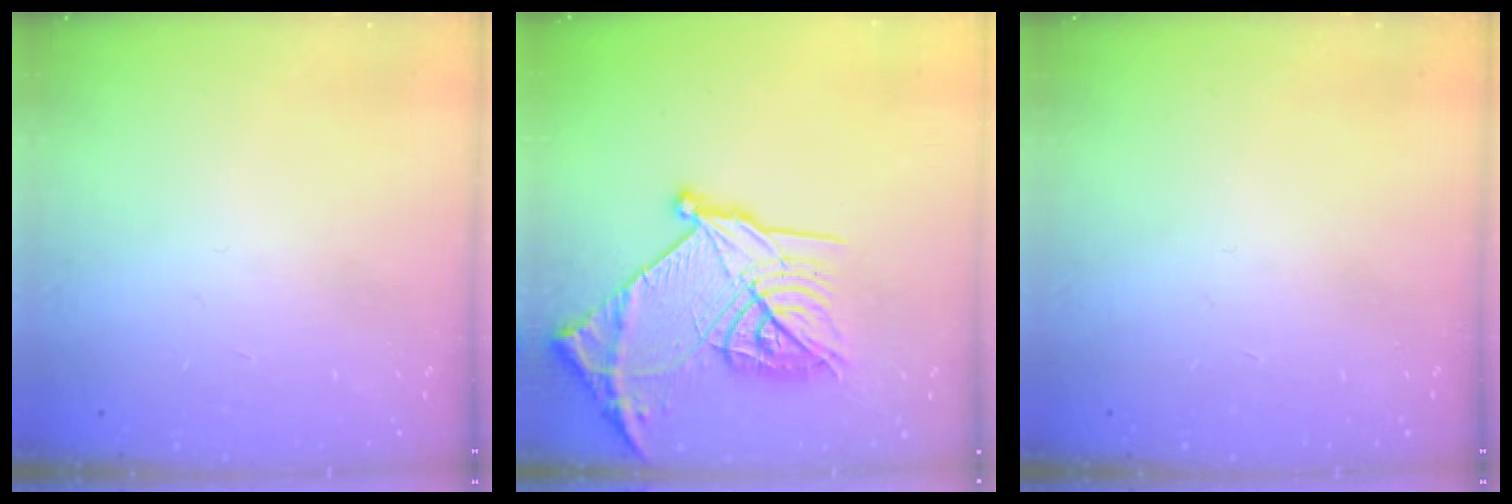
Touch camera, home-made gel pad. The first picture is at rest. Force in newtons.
{"total": 23.6, "press": 23.5, "slide": 2.1}
{"total": 0.0}